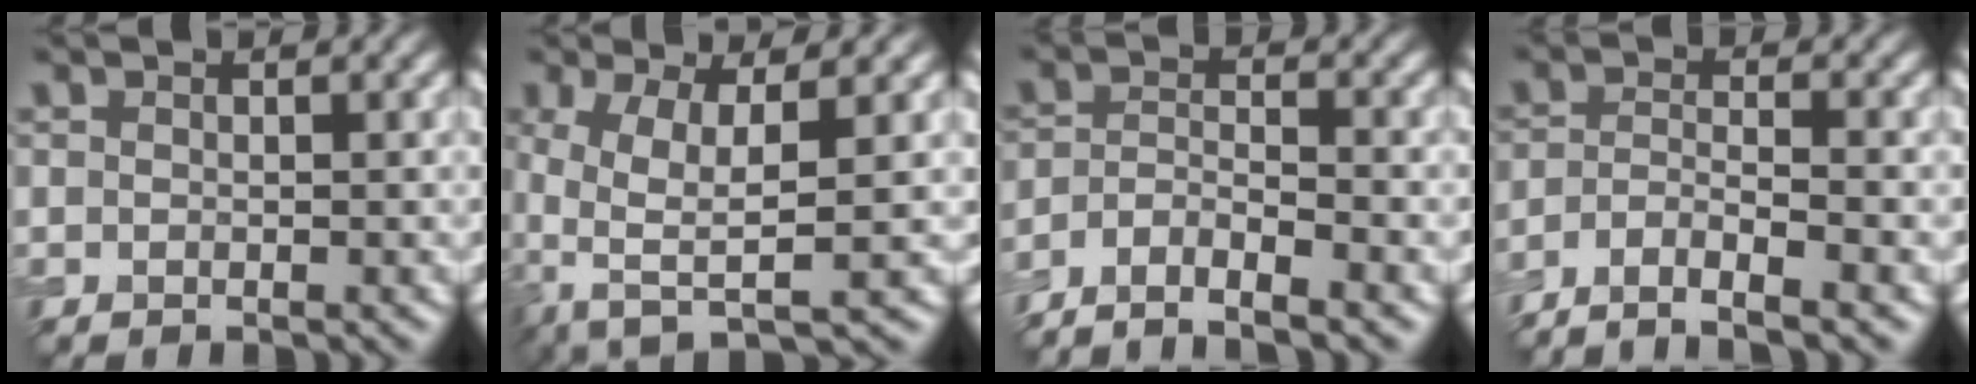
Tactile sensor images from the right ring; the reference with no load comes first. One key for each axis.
{"total": 6.2, "fx": -1.4, "fy": 2.2, "fz": 5.7, "tx": -0.116, "ty": -0.003, "tz": -0.029}
{"total": 5.0, "fx": -4.0, "fy": 1.1, "fz": 2.9, "tx": -0.049, "ty": -0.003, "tz": -0.078}
{"total": 5.2, "fx": -3.8, "fy": 1.1, "fz": 3.3, "tx": -0.054, "ty": -0.003, "tz": -0.076}